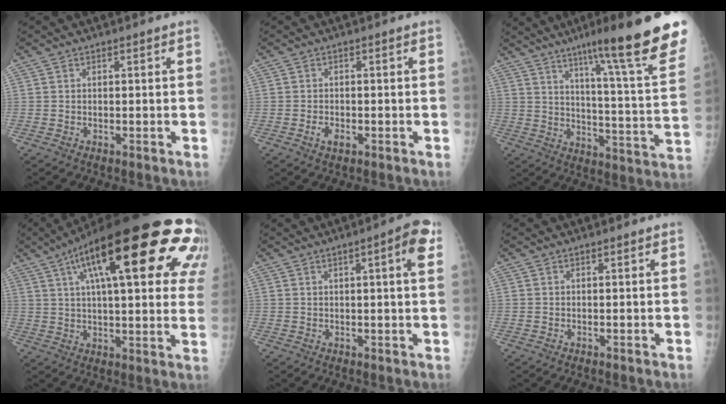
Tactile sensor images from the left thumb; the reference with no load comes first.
{"total": 2.0, "force": [-1.0, 1.2, 1.2], "torque": [-0.018, 0.001, -0.015]}
{"total": 25.0, "force": [17.8, 1.5, 17.6], "torque": [-0.229, -0.096, 0.246]}
{"total": 33.3, "force": [14.2, 10.3, 28.3], "torque": [-0.314, 0.032, 0.204]}
{"total": 6.1, "force": [2.2, 0.8, 5.7], "torque": [-0.073, 0.003, 0.024]}
{"total": 0.0}